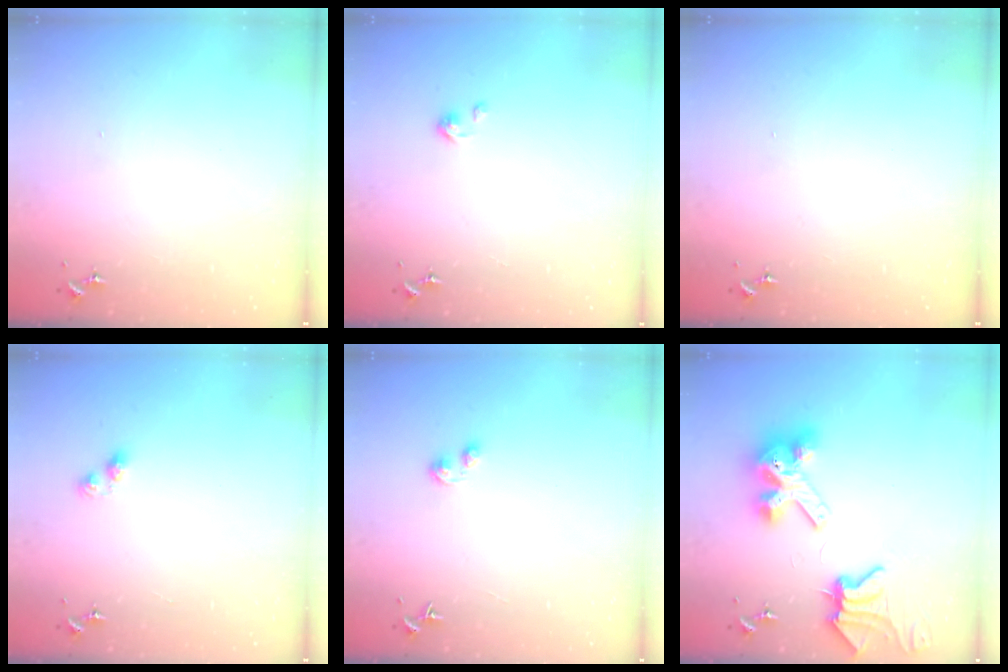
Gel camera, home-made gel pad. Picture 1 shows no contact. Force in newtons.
{"total": 2.6, "press": 2.6, "slide": 0.4}
{"total": 0.0}
{"total": 4.0, "press": 4.0, "slide": 0.5}
{"total": 2.8, "press": 2.7, "slide": 0.4}
{"total": 11.9, "press": 11.8, "slide": 1.5}